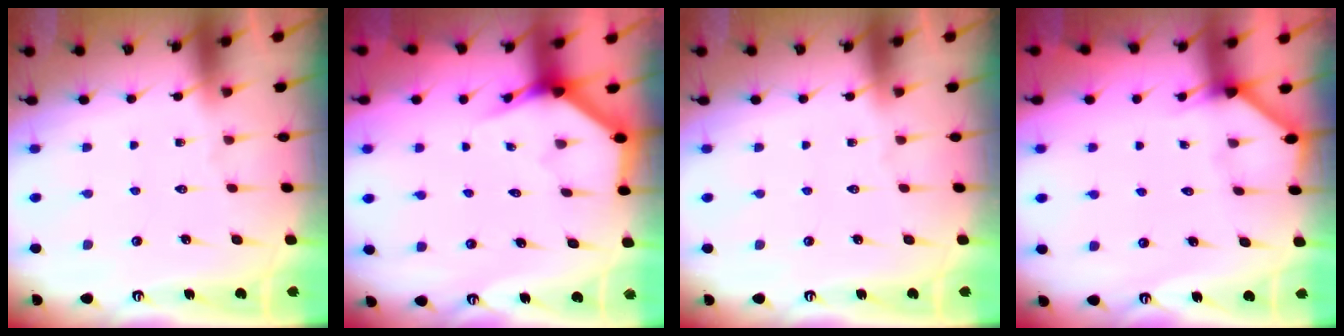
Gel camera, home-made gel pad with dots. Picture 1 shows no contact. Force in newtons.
{"total": 3.9, "press": 3.9, "slide": 0.3}
{"total": 0.0}
{"total": 2.2, "press": 2.2, "slide": 0.2}